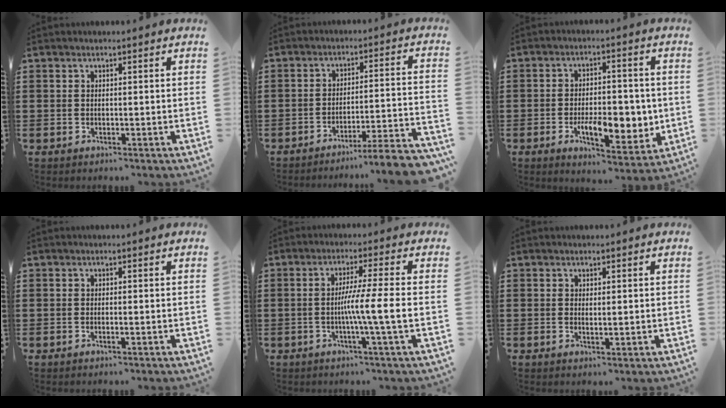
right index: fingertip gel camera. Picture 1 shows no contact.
{"total": 5.8, "force": [-5.0, -0.5, 2.8], "torque": [-0.041, -0.014, -0.099]}
{"total": 9.1, "force": [-2.0, 4.5, 7.7], "torque": [-0.116, -0.005, -0.033]}
{"total": 0.0}
{"total": 8.2, "force": [-1.3, -1.1, 8.1], "torque": [-0.140, -0.013, -0.027]}
{"total": 0.6, "force": [0.4, 0.1, 0.4], "torque": [-0.009, 0.001, 0.007]}